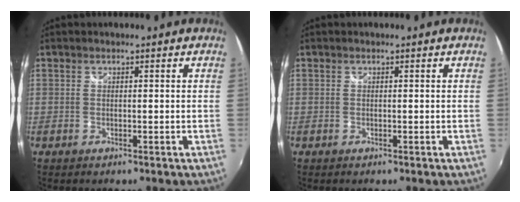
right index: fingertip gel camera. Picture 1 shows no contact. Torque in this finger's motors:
{"motor_torque": [0.00, 0.00, 0.00, 0.00]}